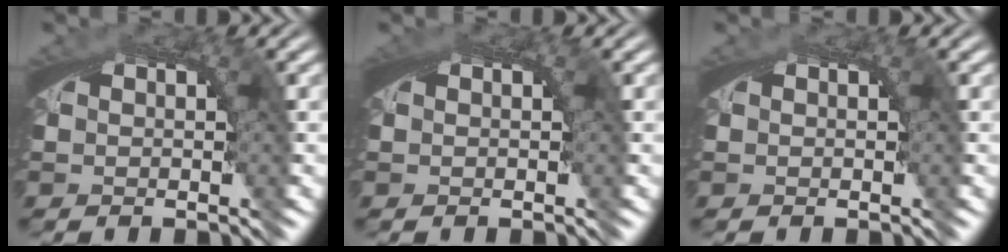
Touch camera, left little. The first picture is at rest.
{"total": 0.6, "force": [0.2, 0.1, 0.6], "torque": [-0.010, 0.000, 0.004]}
{"total": 0.0}